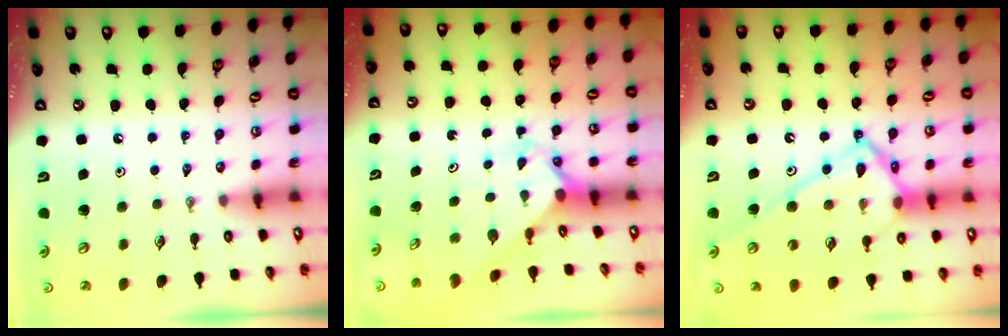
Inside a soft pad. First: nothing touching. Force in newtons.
{"total": 2.4, "press": 2.4, "slide": 0.2}
{"total": 19.1, "press": 19.1, "slide": 1.6}